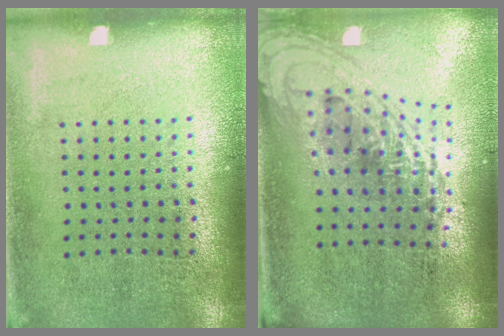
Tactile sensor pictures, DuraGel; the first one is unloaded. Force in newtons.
{"total": 2.2, "press": 1.6, "slide": 1.5}